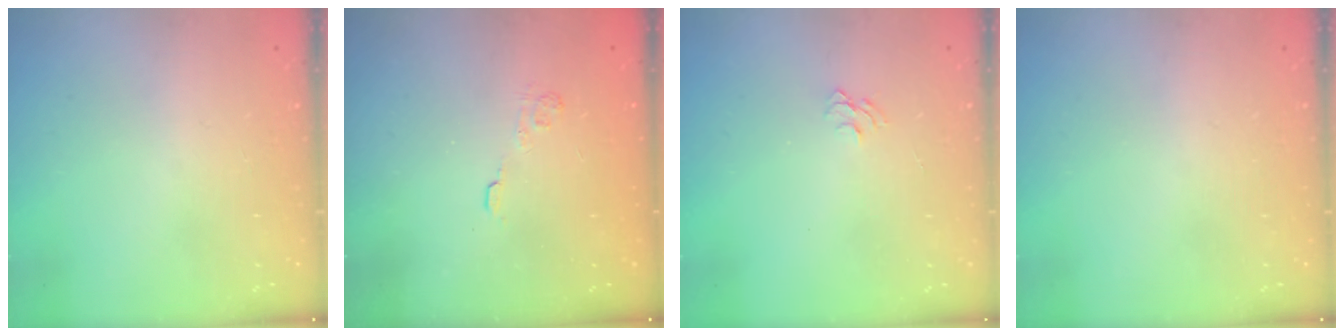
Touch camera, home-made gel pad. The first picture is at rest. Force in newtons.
{"total": 2.9, "press": 2.5, "slide": 1.4}
{"total": 4.1, "press": 4.0, "slide": 0.3}
{"total": 0.0}